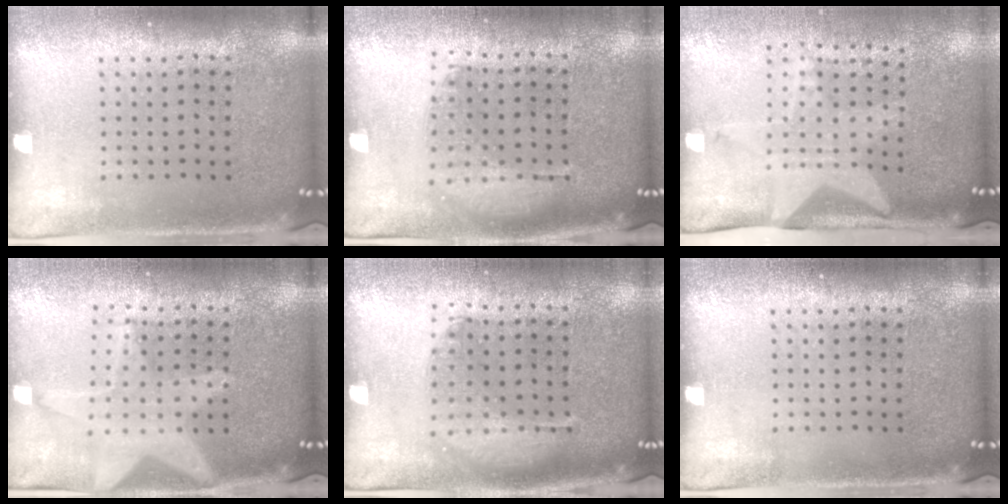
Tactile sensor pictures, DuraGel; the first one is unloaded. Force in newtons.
{"total": 1.3, "press": 1.1, "slide": 0.5}
{"total": 2.1, "press": 1.5, "slide": 1.4}
{"total": 2.0, "press": 1.7, "slide": 1.0}
{"total": 1.4, "press": 1.3, "slide": 0.4}
{"total": 0.0}